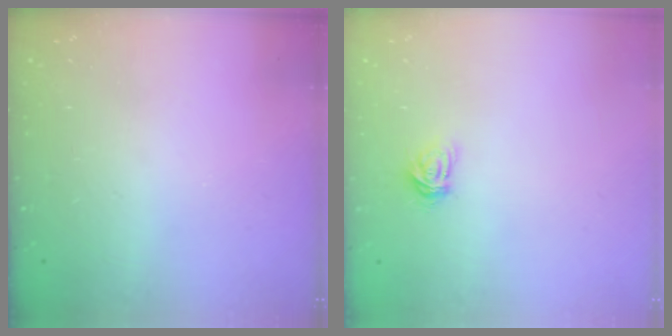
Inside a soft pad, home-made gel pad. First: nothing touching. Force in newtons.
{"total": 5.1, "press": 5.1, "slide": 0.5}